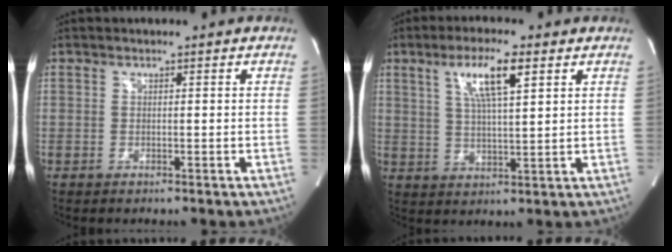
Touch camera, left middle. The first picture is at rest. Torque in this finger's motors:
{"motor_torque": [1.25, -0.39, 0.42, 0.11]}